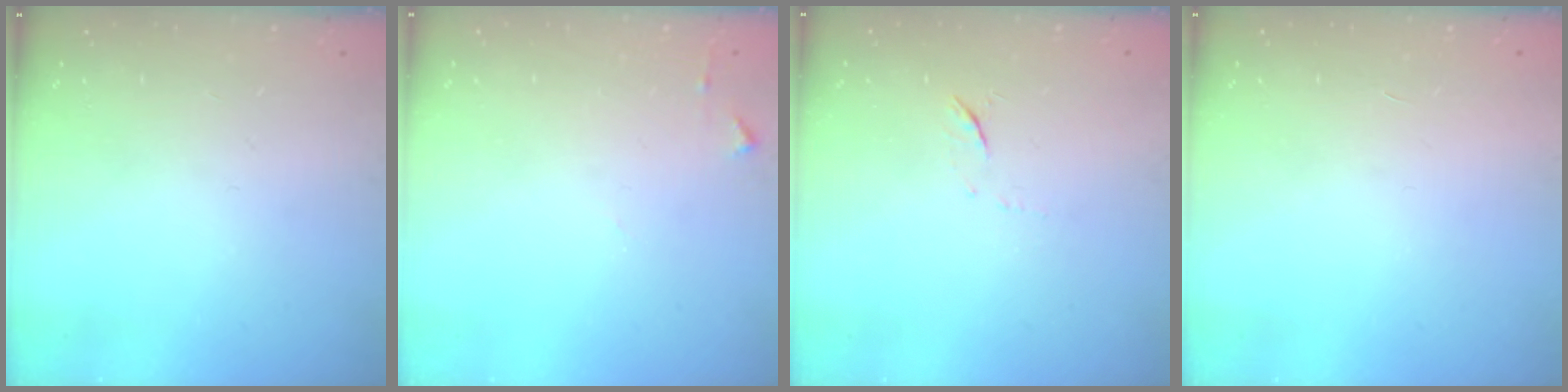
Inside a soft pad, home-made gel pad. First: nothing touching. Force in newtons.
{"total": 5.1, "press": 5.1, "slide": 0.6}
{"total": 5.0, "press": 4.8, "slide": 1.4}
{"total": 1.7, "press": 1.7, "slide": 0.1}